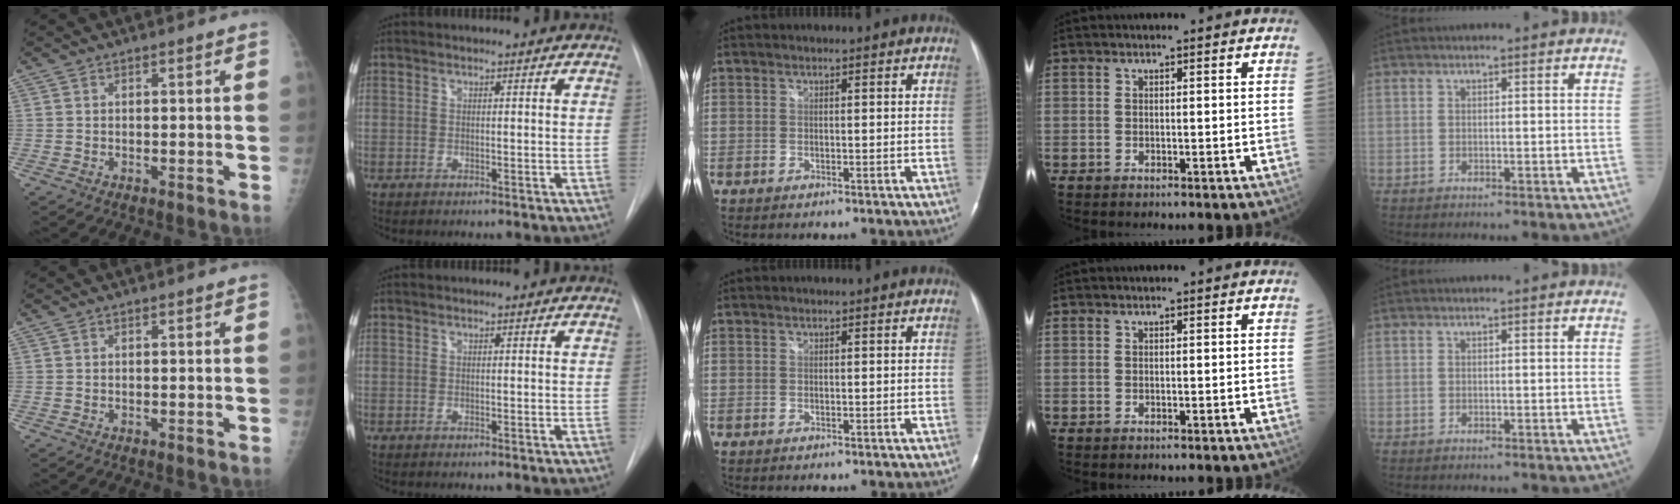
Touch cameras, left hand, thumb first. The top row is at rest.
{}